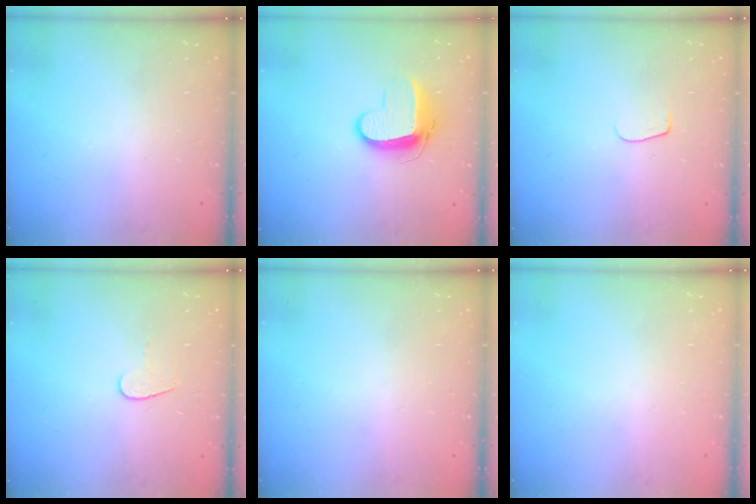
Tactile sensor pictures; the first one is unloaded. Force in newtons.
{"total": 9.6, "press": 9.6, "slide": 0.8}
{"total": 4.5, "press": 4.4, "slide": 0.6}
{"total": 5.0, "press": 5.0, "slide": 0.5}
{"total": 0.0}
{"total": 0.0}